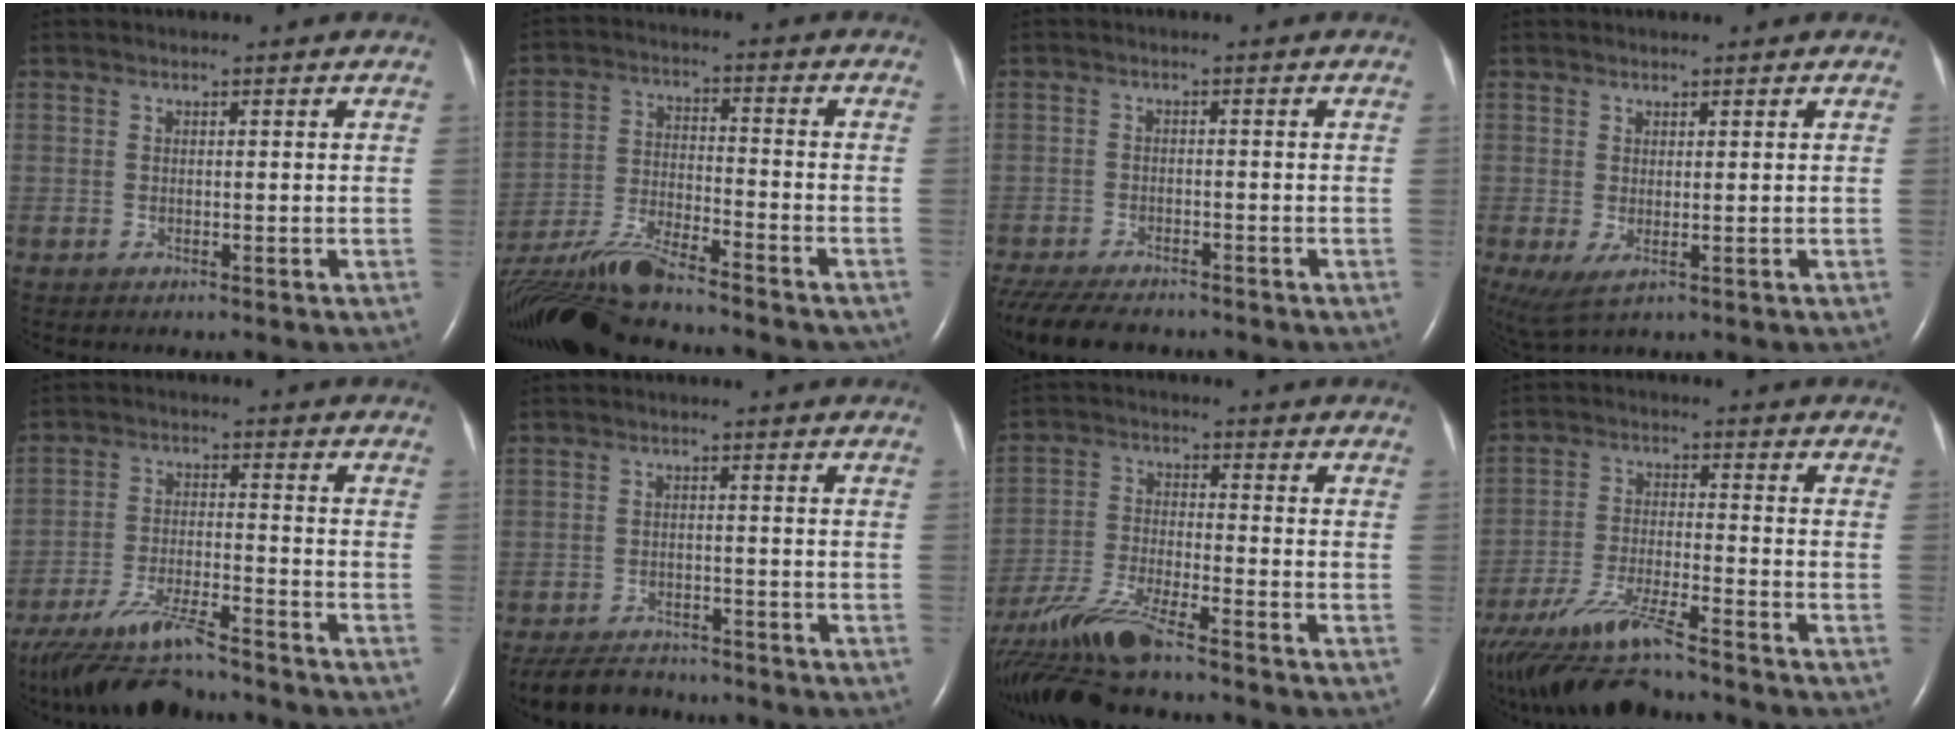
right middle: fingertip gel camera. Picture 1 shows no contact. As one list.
[{"total": 19.2, "force": [-16.5, 2.3, 9.5], "torque": [-0.205, -0.028, -0.278]}, {"total": 11.2, "force": [-9.5, 3.1, 5.2], "torque": [-0.103, -0.015, -0.146]}, {"total": 3.5, "force": [-0.5, 1.3, 3.2], "torque": [-0.071, -0.010, 0.000]}, {"total": 11.7, "force": [-10.1, 1.0, 5.8], "torque": [-0.108, -0.025, -0.176]}, {"total": 7.2, "force": [-6.6, 2.1, 1.9], "torque": [-0.033, -0.011, -0.105]}, {"total": 14.2, "force": [-12.2, 0.7, 7.4], "torque": [-0.162, -0.019, -0.225]}, {"total": 12.8, "force": [-11.2, -0.1, 6.2], "torque": [-0.120, -0.026, -0.198]}]